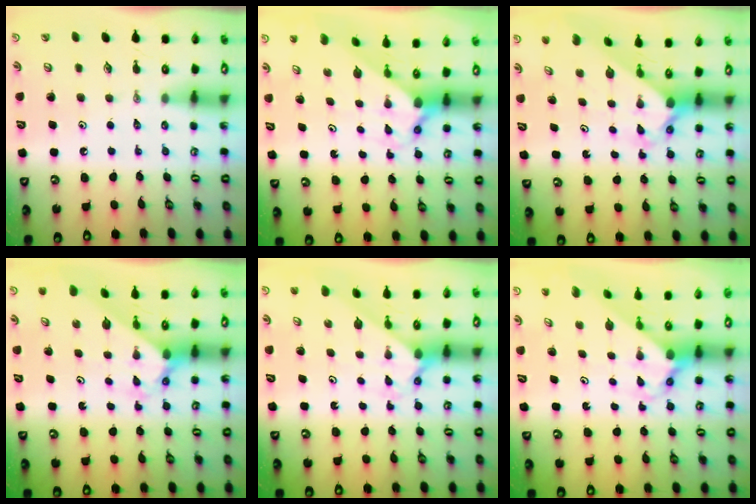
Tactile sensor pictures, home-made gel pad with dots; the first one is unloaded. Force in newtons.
{"total": 1.6, "press": 1.6, "slide": 0.1}
{"total": 2.4, "press": 2.4, "slide": 0.2}
{"total": 2.4, "press": 2.4, "slide": 0.2}
{"total": 2.3, "press": 2.3, "slide": 0.2}
{"total": 3.6, "press": 3.6, "slide": 0.3}